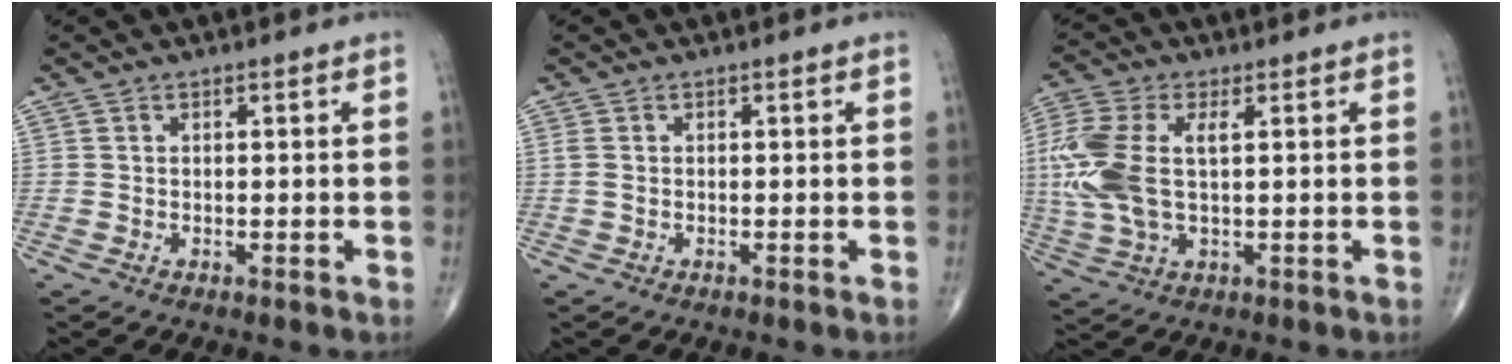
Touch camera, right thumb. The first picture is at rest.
{"total": 1.0, "force": [0.1, 0.6, 0.8], "torque": [-0.026, 0.006, 0.005]}
{"total": 13.2, "force": [1.6, 6.7, 11.2], "torque": [-0.289, 0.009, 0.035]}